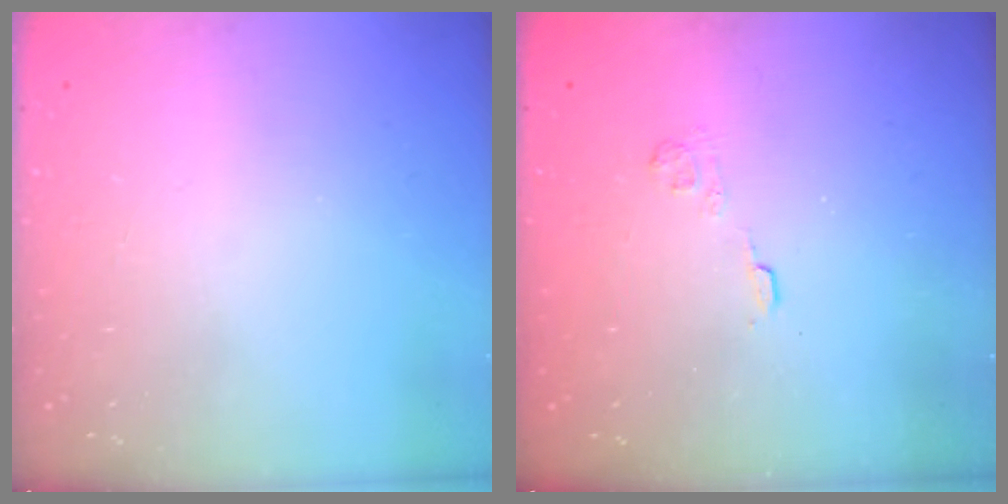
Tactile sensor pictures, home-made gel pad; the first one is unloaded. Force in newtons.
{"total": 2.7, "press": 2.3, "slide": 1.4}